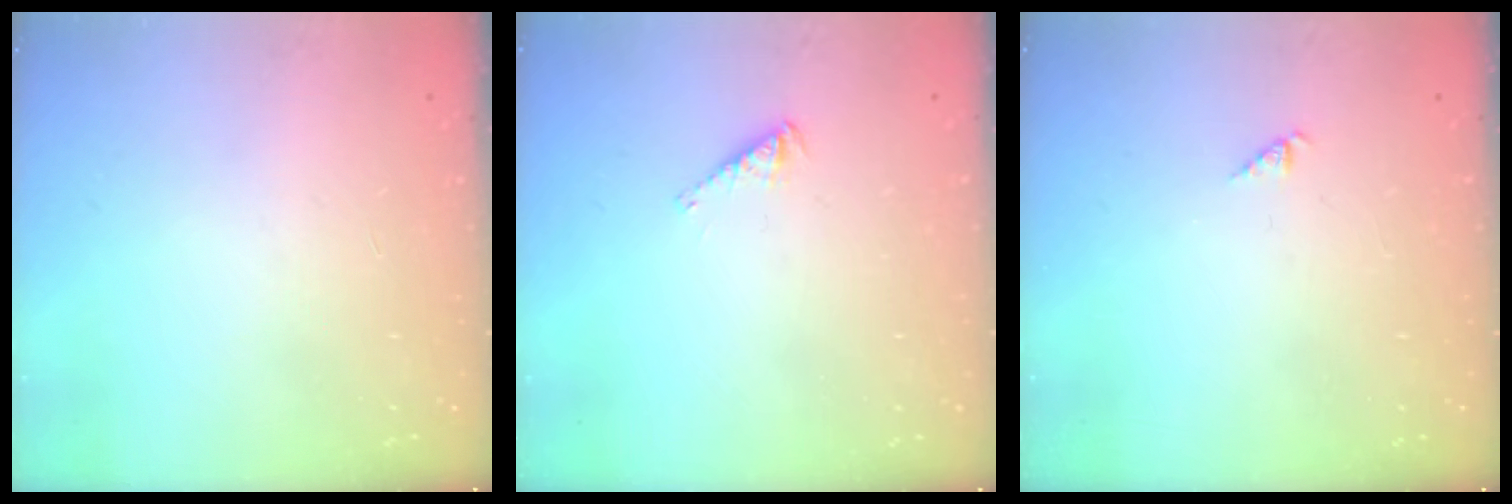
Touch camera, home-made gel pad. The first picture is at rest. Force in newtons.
{"total": 2.9, "press": 2.9, "slide": 0.3}
{"total": 0.7, "press": 0.7, "slide": 0.2}